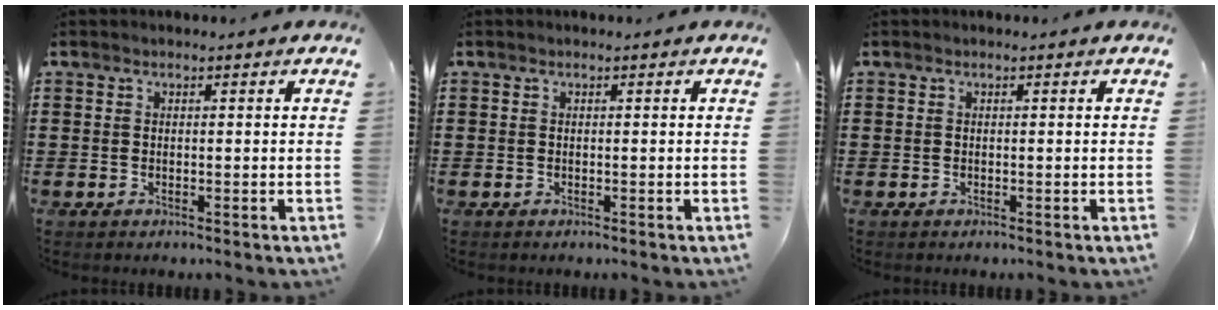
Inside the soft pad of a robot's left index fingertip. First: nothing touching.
{"total": 0.0}
{"total": 0.0}